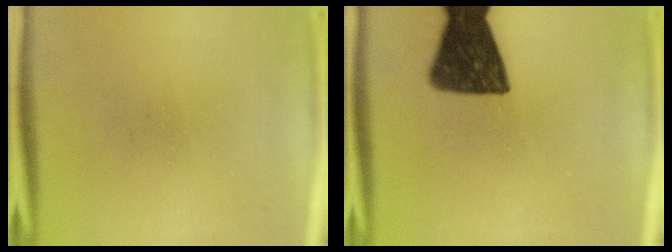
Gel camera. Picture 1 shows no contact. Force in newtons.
{"total": 13.9}